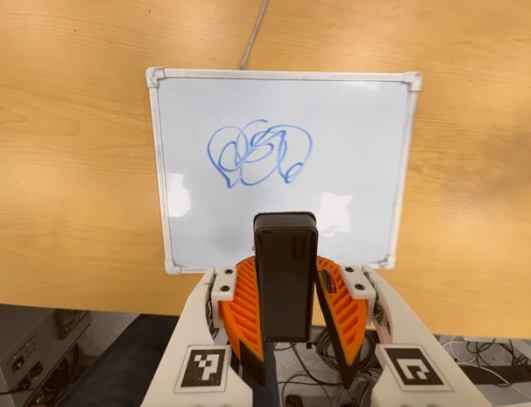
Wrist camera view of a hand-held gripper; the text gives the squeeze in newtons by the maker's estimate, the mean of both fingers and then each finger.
{"total": 5.7, "left": 5.0, "right": 6.5}